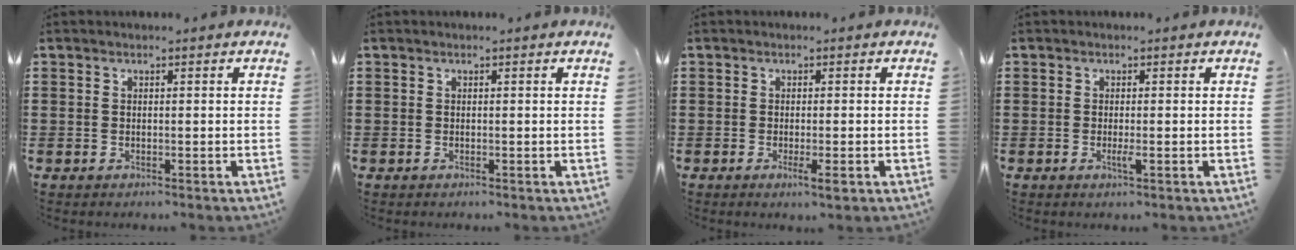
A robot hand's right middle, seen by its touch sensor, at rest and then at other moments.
{"total": 0.0}
{"total": 2.0, "force": [-0.8, 0.3, 1.8], "torque": [-0.031, -0.003, -0.012]}
{"total": 1.3, "force": [-0.3, 0.1, 1.3], "torque": [-0.023, -0.004, -0.006]}